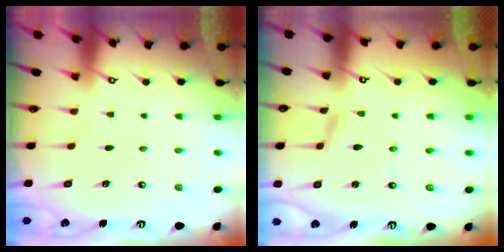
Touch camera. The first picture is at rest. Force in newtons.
{"total": 2.8, "press": 2.8, "slide": 0.1}